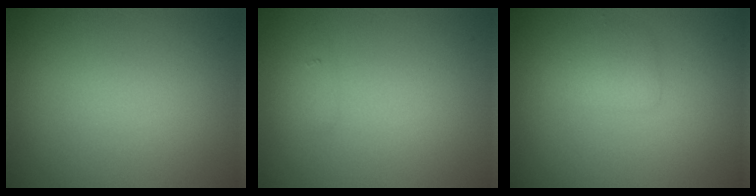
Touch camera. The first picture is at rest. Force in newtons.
{"total": 0.6, "press": 0.6, "slide": 0.0}
{"total": 1.6, "press": 1.6, "slide": 0.0}